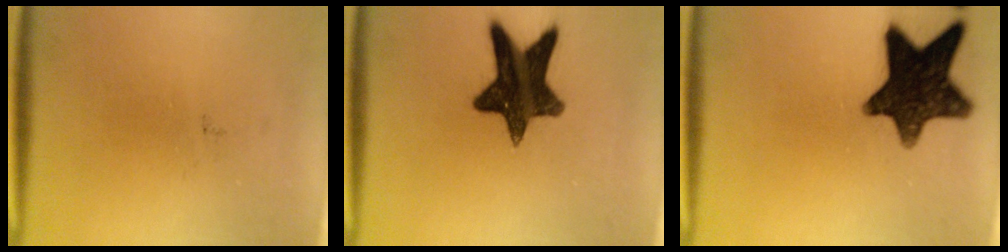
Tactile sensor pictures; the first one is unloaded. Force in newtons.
{"total": 14.2}
{"total": 14.3}